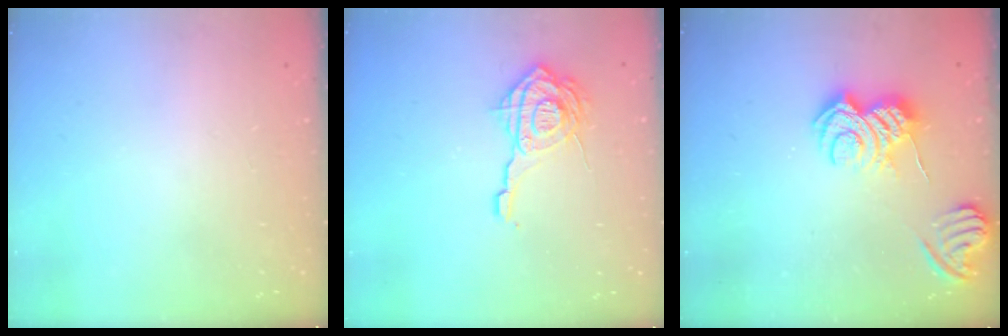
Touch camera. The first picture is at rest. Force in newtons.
{"total": 13.5, "press": 13.5, "slide": 1.2}
{"total": 7.8, "press": 7.8, "slide": 0.9}